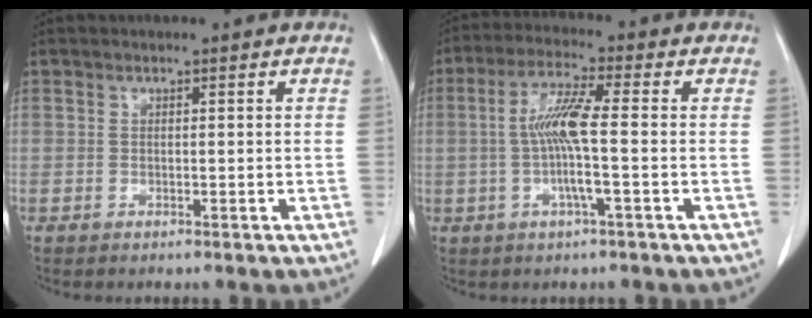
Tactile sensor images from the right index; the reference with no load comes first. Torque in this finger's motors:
{"motor_torque": [1.52, -0.34, 0.80, 0.11]}